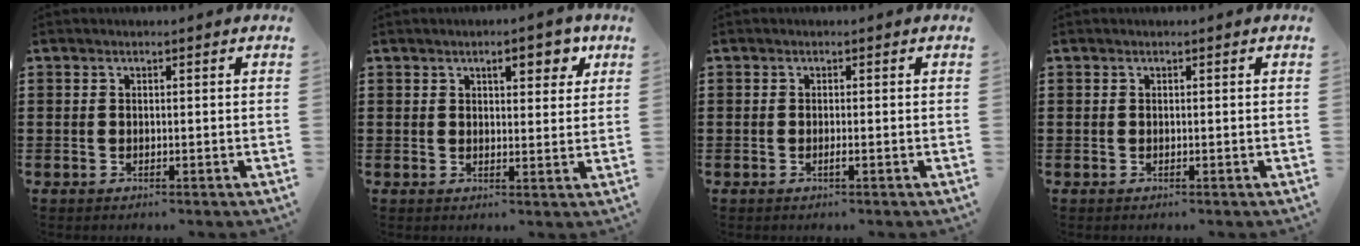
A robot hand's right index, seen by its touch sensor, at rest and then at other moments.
{"total": 4.7, "force": [2.6, 1.7, 3.5], "torque": [-0.044, -0.003, 0.037]}
{"total": 0.7, "force": [-0.3, 0.0, 0.6], "torque": [-0.011, -0.003, -0.006]}
{"total": 0.0}